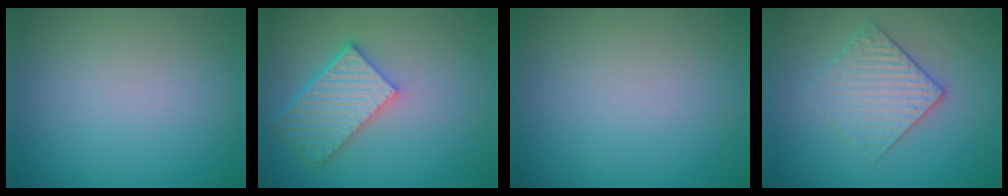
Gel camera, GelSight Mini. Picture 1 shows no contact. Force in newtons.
{"total": 5.7, "press": 4.7, "slide": 3.3}
{"total": 0.0}
{"total": 3.2, "press": 2.9, "slide": 1.4}